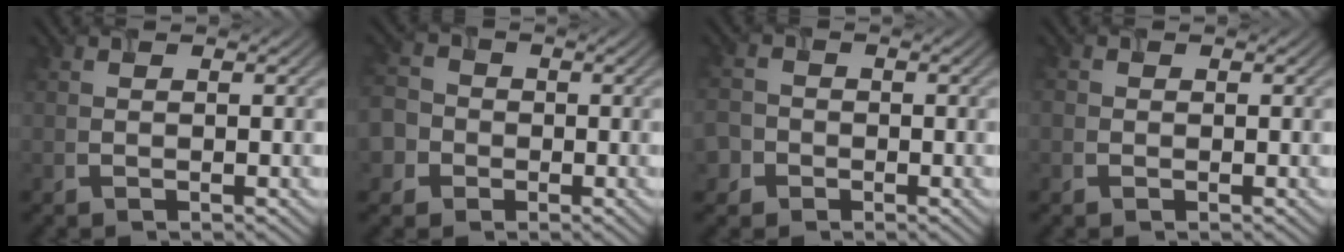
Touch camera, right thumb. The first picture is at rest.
{"total": 4.8, "force": [-1.7, 4.3, 1.1], "torque": [-0.027, -0.010, -0.052]}
{"total": 2.9, "force": [-1.6, 2.4, 0.4], "torque": [-0.006, -0.011, -0.035]}
{"total": 0.8, "force": [-0.1, 0.8, 0.0], "torque": [-0.001, -0.003, 0.000]}